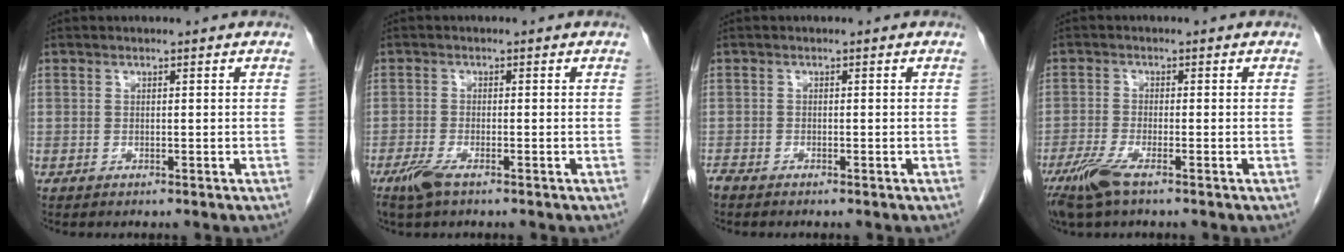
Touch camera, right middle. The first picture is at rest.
{"total": 3.1, "force": [-2.1, 0.7, 2.3], "torque": [-0.054, -0.007, -0.042]}
{"total": 0.9, "force": [-0.9, 0.1, 0.2], "torque": [-0.008, -0.003, -0.019]}
{"total": 5.1, "force": [-3.3, 0.7, 3.8], "torque": [-0.086, -0.015, -0.065]}